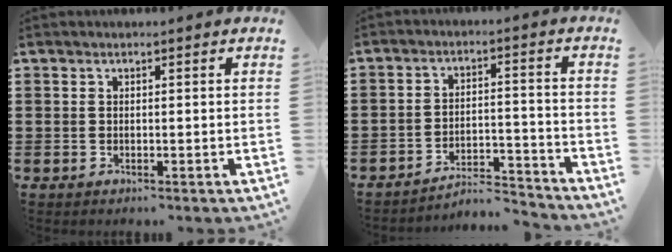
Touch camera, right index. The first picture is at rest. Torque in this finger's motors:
{"motor_torque": [-0.09, -0.54, -0.21, -0.12]}